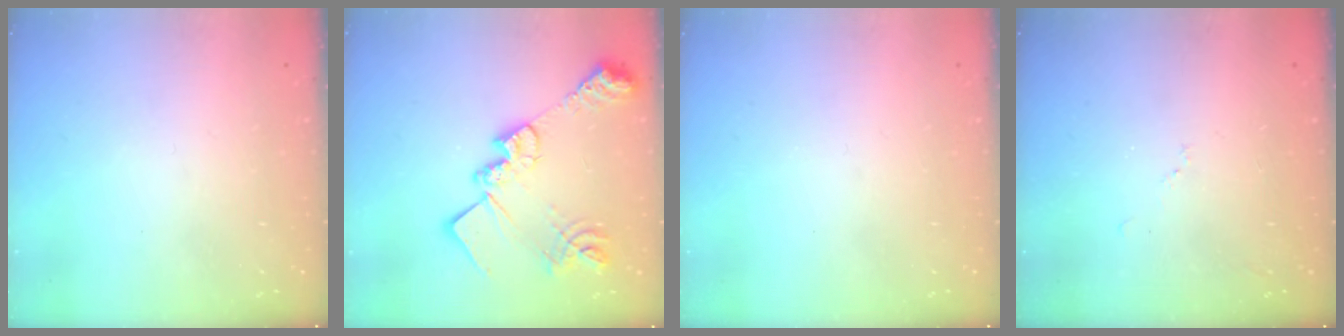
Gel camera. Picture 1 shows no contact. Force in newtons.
{"total": 21.6, "press": 21.5, "slide": 1.5}
{"total": 0.0}
{"total": 7.3, "press": 7.3, "slide": 0.6}